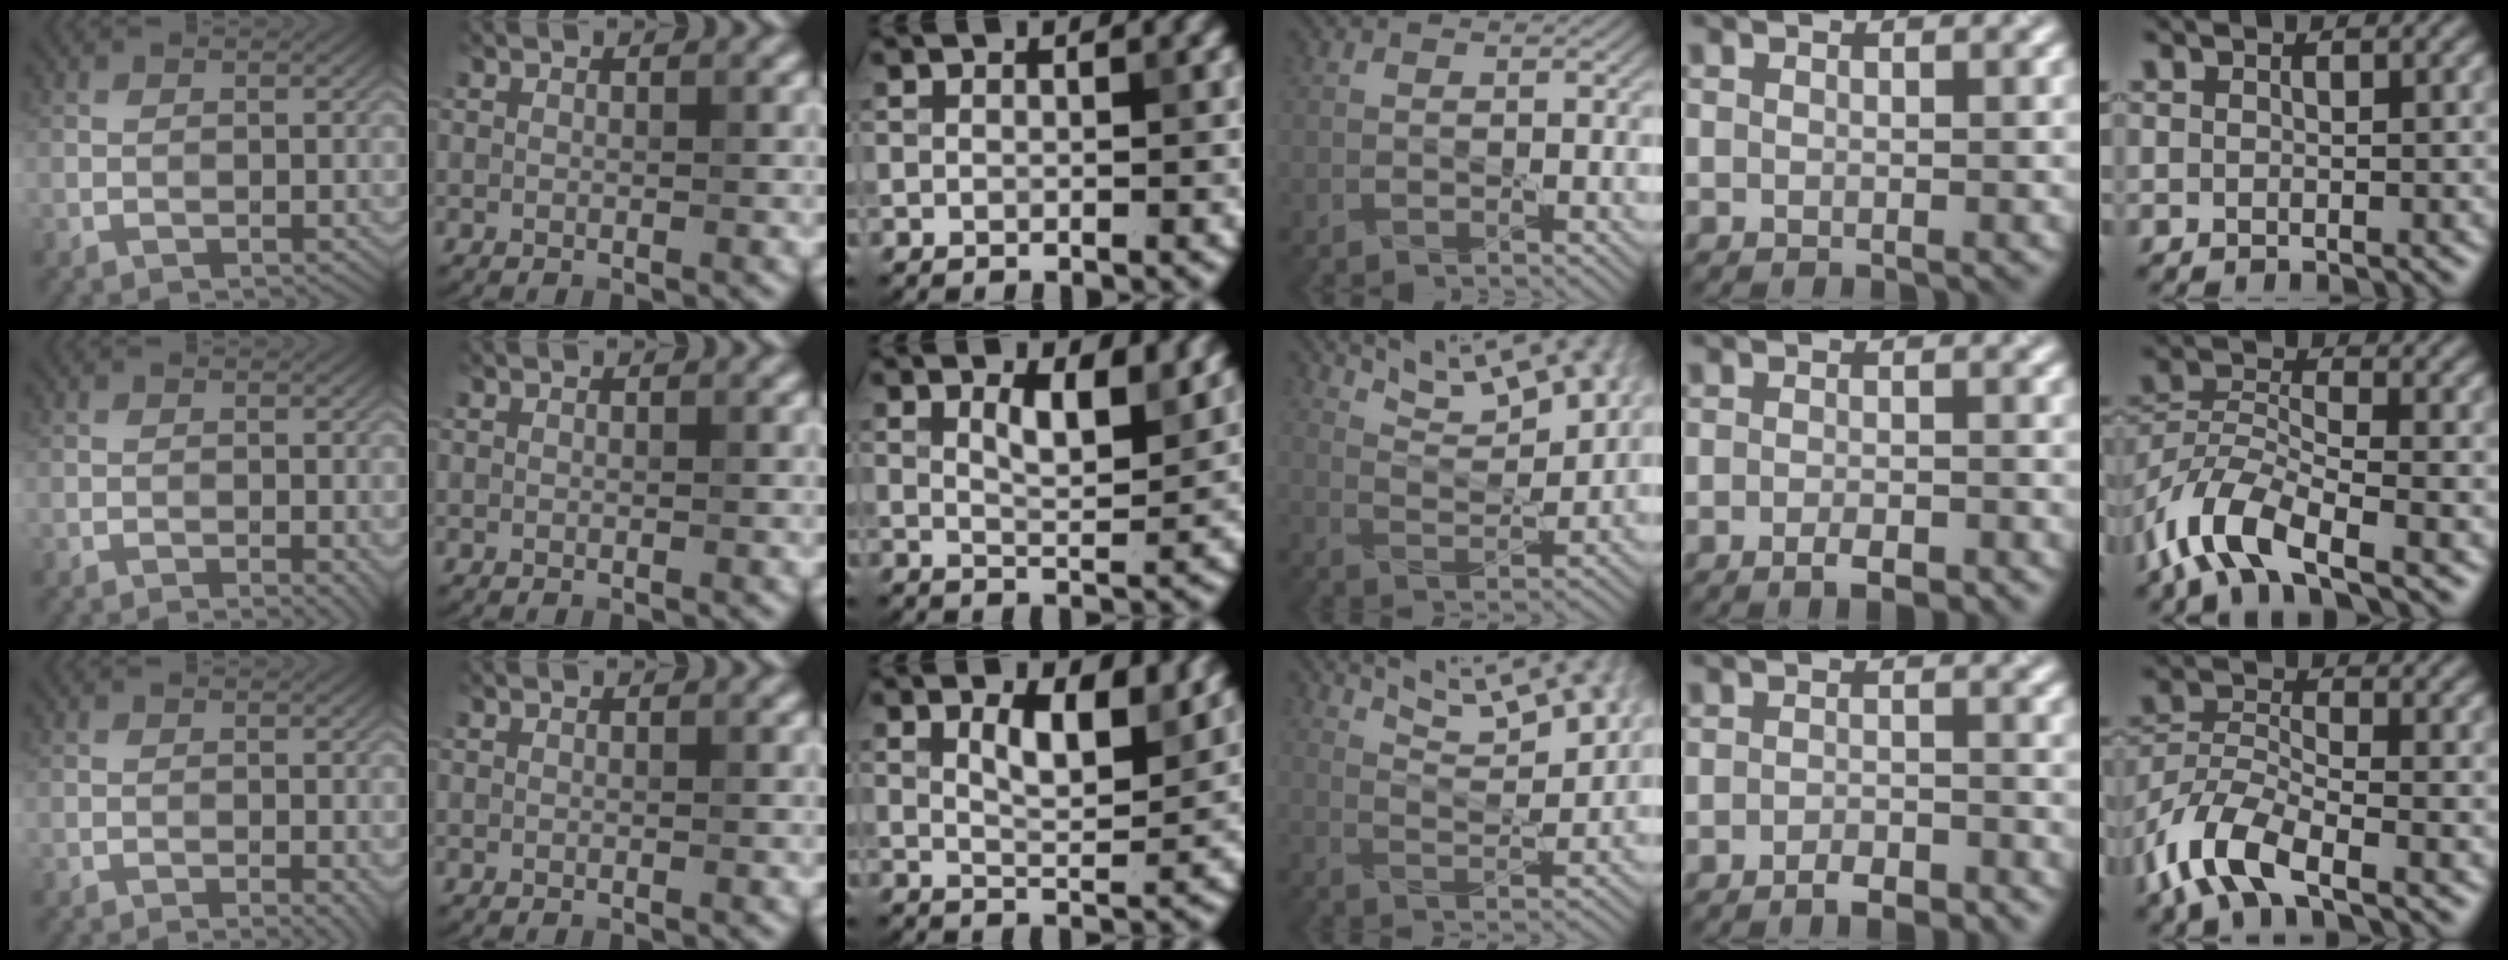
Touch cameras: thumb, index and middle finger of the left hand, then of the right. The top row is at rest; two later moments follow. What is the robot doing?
{"motion": "pour", "object": "sugar"}